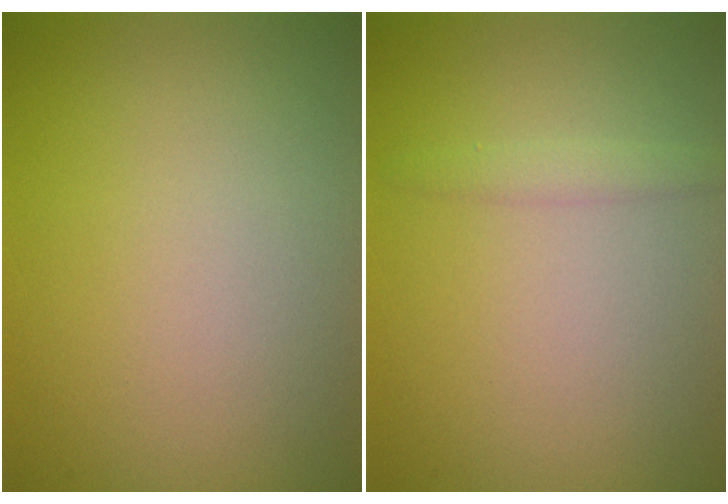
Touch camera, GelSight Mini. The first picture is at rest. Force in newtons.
{"total": 1.3, "press": 1.3, "slide": 0.1}